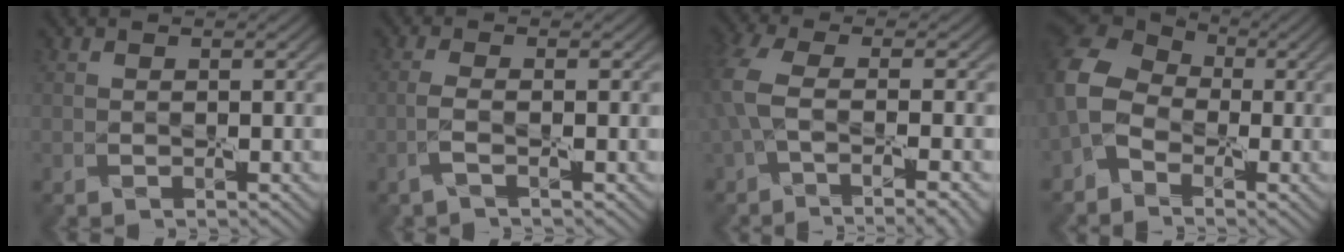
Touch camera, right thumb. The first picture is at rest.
{"total": 1.3, "force": [-0.7, -0.8, 0.7], "torque": [-0.019, 0.013, -0.022]}
{"total": 6.8, "force": [-2.2, 2.1, 6.1], "torque": [-0.155, -0.004, -0.043]}
{"total": 6.7, "force": [-2.1, 5.3, 3.6], "torque": [-0.104, -0.004, -0.060]}